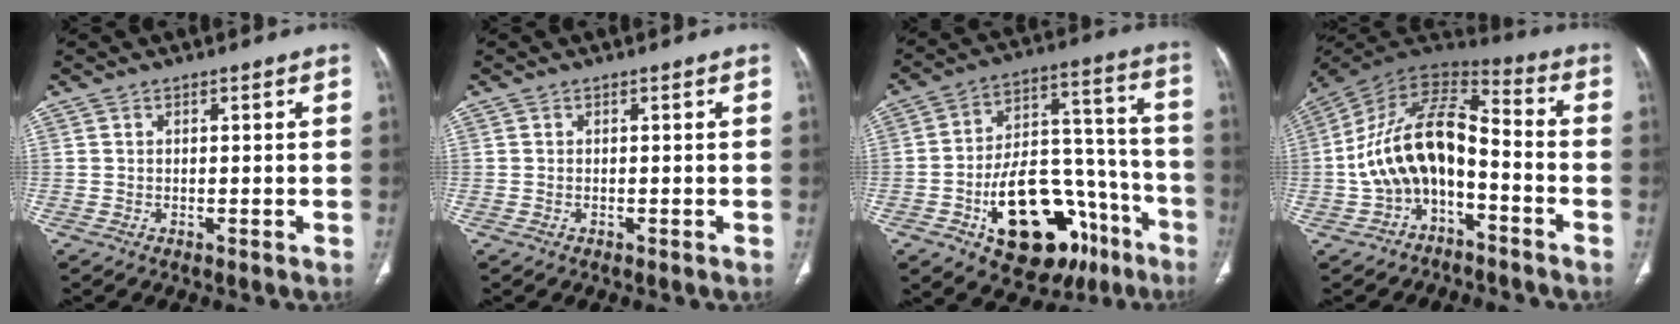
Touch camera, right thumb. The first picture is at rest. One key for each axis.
{"total": 0.0}
{"total": 25.2, "fx": -11.7, "fy": 14.4, "fz": 17.1, "tx": -0.229, "ty": 0.085, "tz": -0.164}
{"total": 15.7, "fx": -4.5, "fy": 8.9, "fz": 12.1, "tx": -0.215, "ty": 0.080, "tz": -0.085}